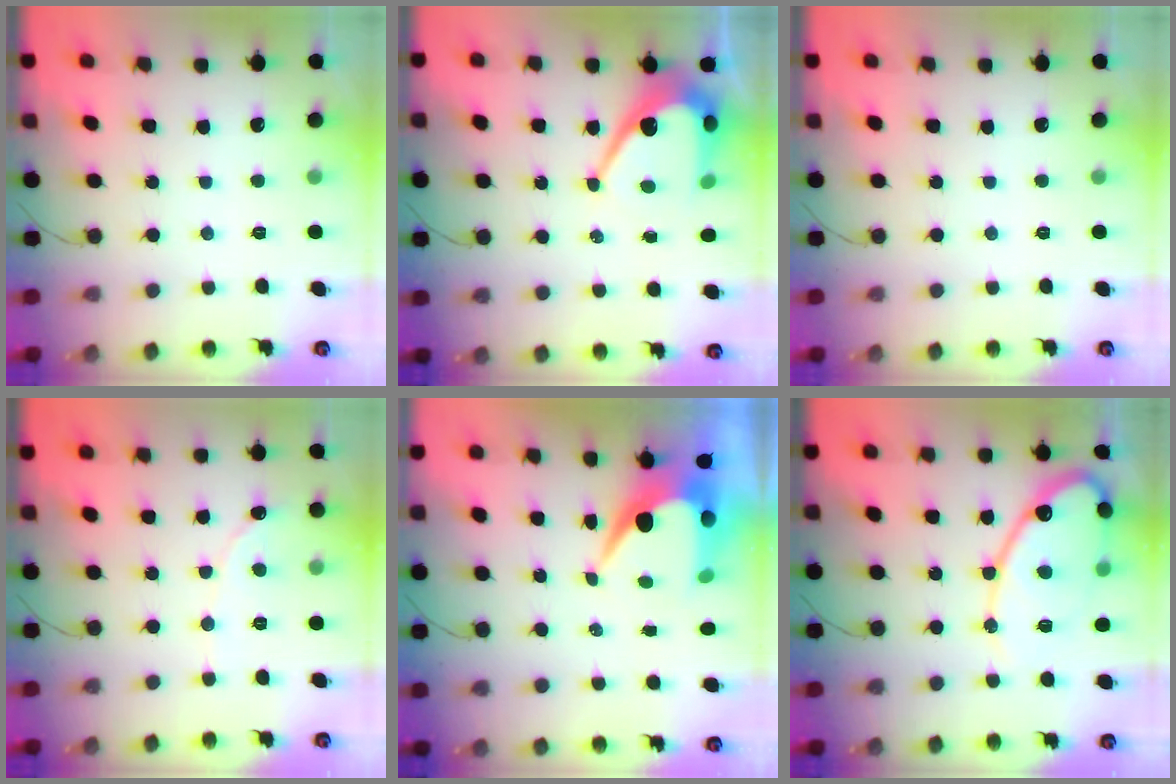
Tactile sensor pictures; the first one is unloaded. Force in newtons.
{"total": 10.2, "press": 10.1, "slide": 0.9}
{"total": 0.0}
{"total": 1.0, "press": 1.0, "slide": 0.1}
{"total": 9.1, "press": 9.1, "slide": 0.9}
{"total": 15.1, "press": 15.0, "slide": 1.6}